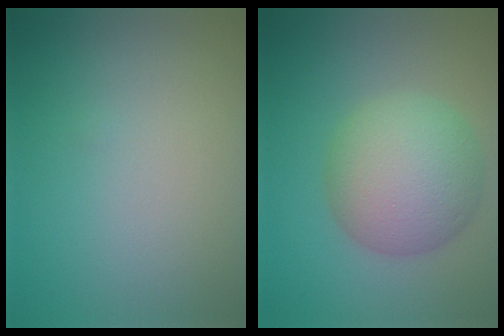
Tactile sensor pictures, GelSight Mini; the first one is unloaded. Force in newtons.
{"total": 7.3, "press": 7.3, "slide": 0.2}